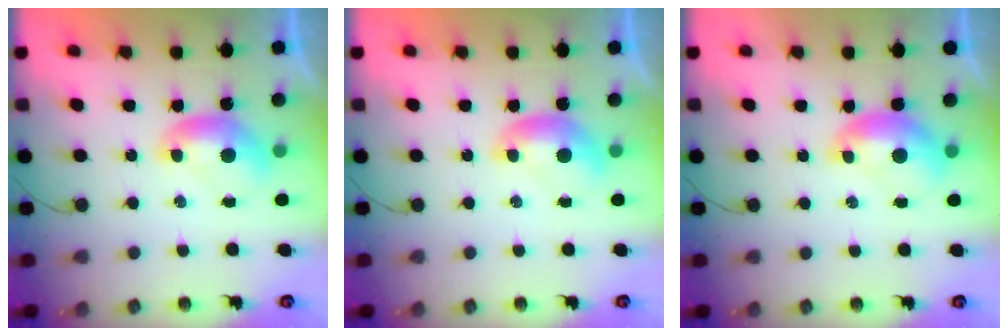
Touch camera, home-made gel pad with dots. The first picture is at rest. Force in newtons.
{"total": 0.0}
{"total": 1.6, "press": 1.6, "slide": 0.4}